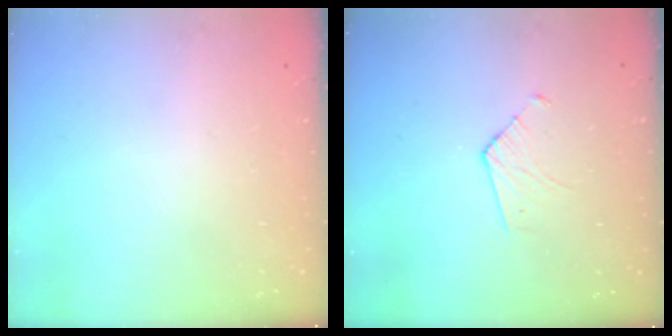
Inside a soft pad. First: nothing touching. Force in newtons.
{"total": 4.2, "press": 4.2, "slide": 0.4}